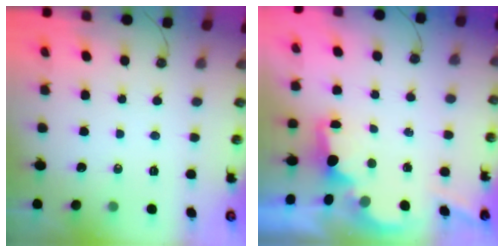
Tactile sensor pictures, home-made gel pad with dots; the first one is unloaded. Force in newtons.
{"total": 2.2, "press": 2.1, "slide": 0.8}